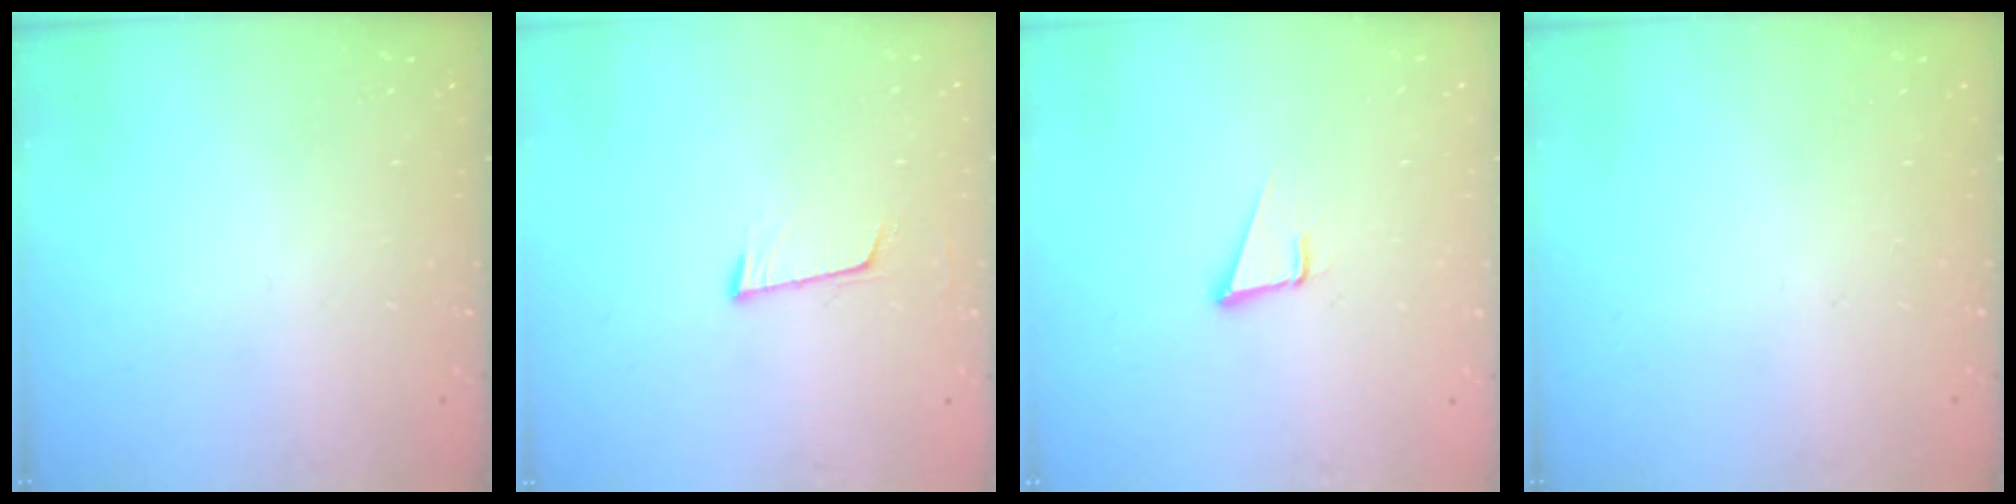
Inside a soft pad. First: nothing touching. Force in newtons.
{"total": 5.8, "press": 5.5, "slide": 1.9}
{"total": 3.4, "press": 2.6, "slide": 2.2}
{"total": 0.0}